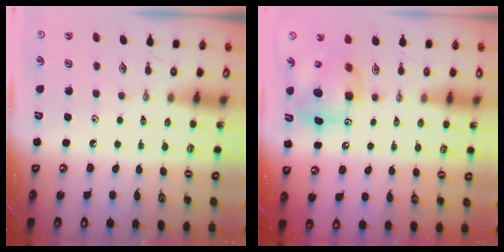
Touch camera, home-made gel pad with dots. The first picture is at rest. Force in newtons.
{"total": 8.3, "press": 8.3, "slide": 0.7}